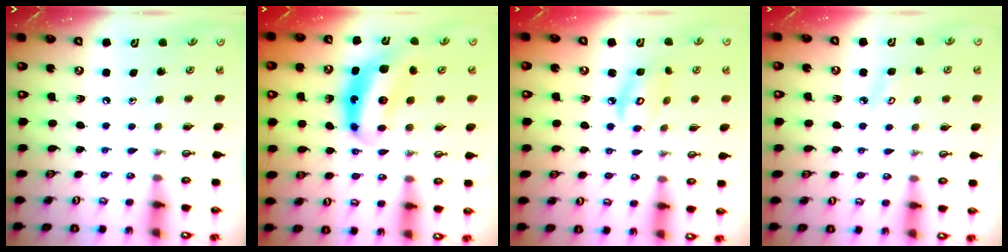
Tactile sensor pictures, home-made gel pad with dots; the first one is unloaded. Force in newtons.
{"total": 8.2, "press": 8.1, "slide": 0.4}
{"total": 7.2, "press": 7.2, "slide": 0.4}
{"total": 3.7, "press": 3.7, "slide": 0.5}